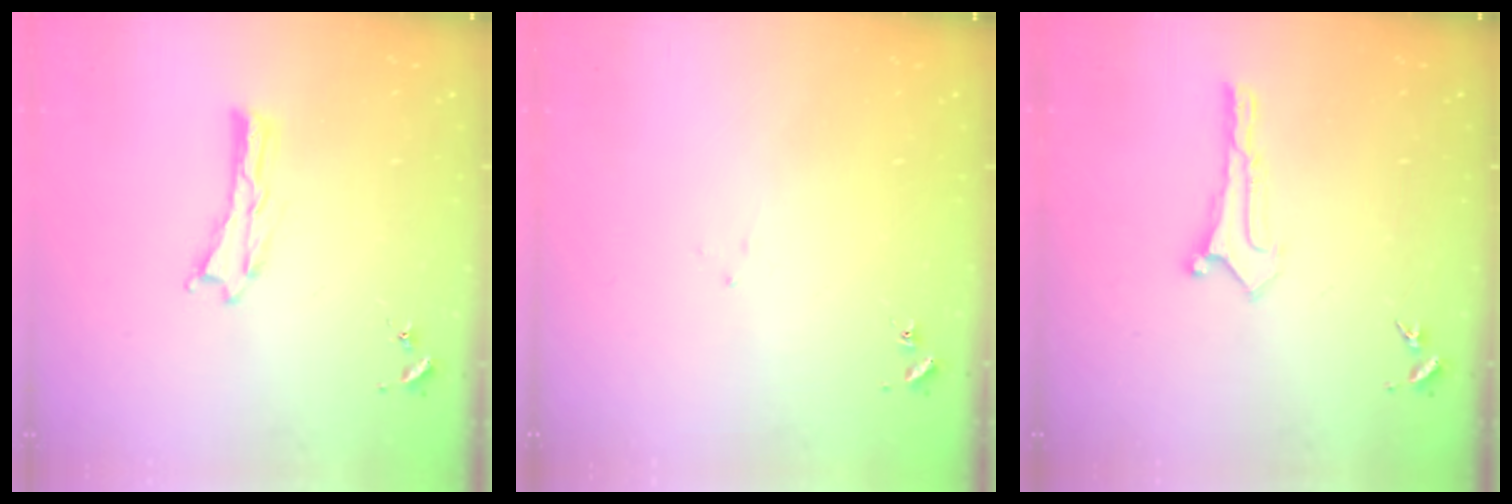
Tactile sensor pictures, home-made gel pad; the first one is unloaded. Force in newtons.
{"total": 1.8, "press": 1.8, "slide": 0.1}
{"total": 0.0}